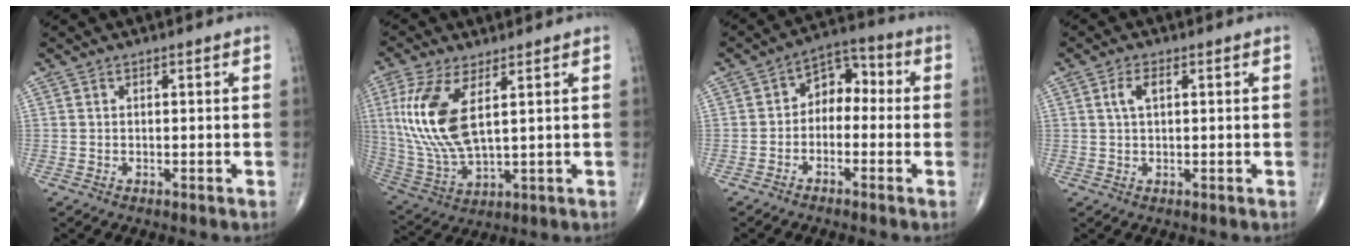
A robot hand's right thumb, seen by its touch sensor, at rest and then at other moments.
{"total": 14.5, "force": [3.9, 6.0, 12.6], "torque": [-0.287, -0.014, 0.091]}
{"total": 7.0, "force": [-0.9, 5.1, 4.8], "torque": [-0.042, 0.040, -0.034]}
{"total": 3.0, "force": [0.9, 1.4, 2.5], "torque": [-0.054, 0.008, 0.017]}